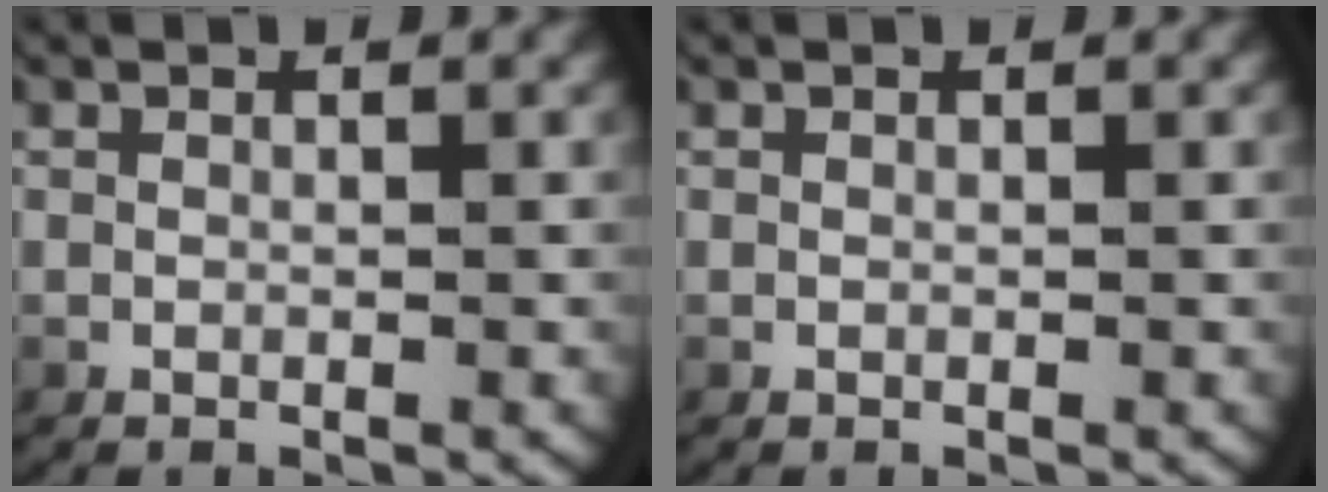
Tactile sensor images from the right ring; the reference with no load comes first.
{"total": 0.0}